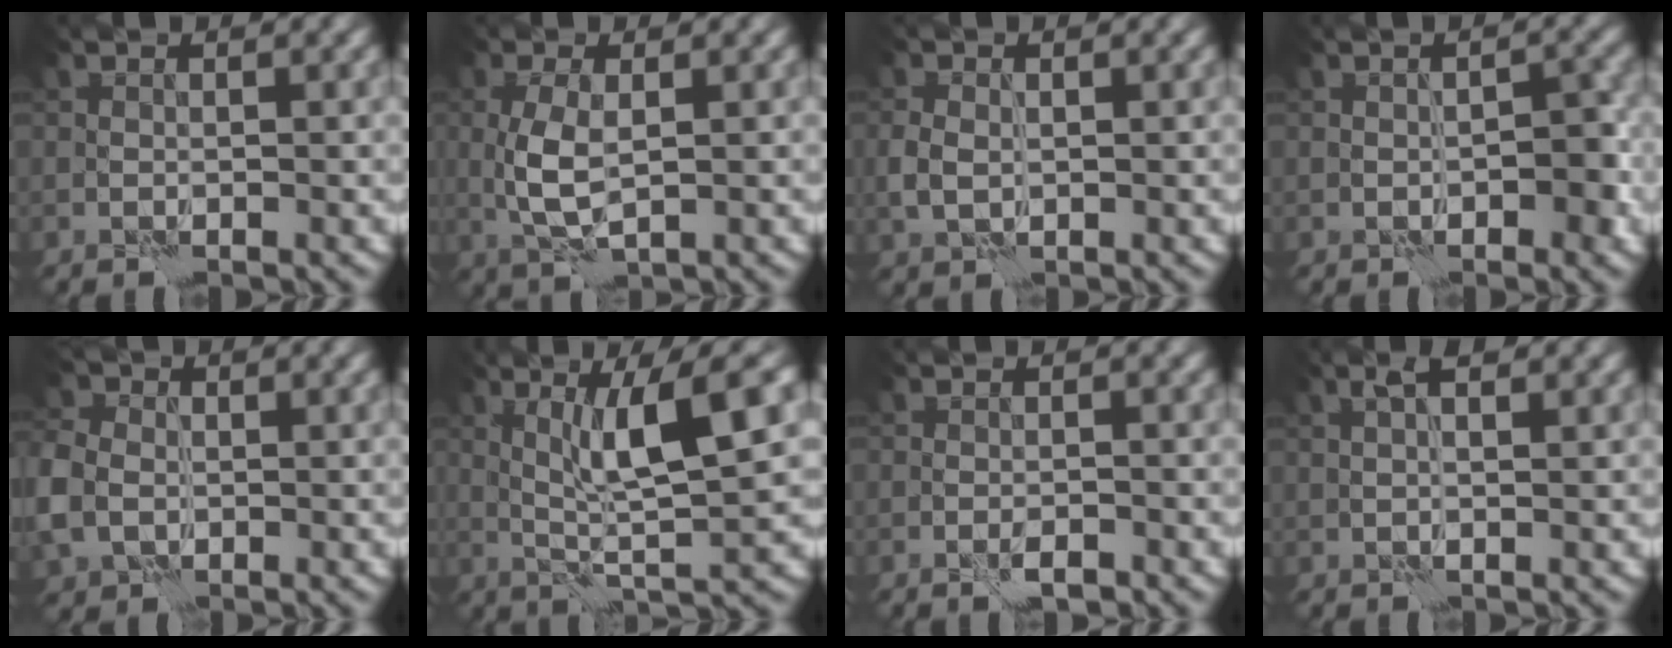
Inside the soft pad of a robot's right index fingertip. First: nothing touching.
{"total": 3.4, "force": [0.4, 1.4, 3.1], "torque": [-0.074, -0.003, 0.011]}
{"total": 1.9, "force": [0.3, 1.4, 1.2], "torque": [-0.033, 0.000, 0.005]}
{"total": 2.1, "force": [-0.6, 1.1, 1.7], "torque": [-0.015, 0.002, -0.004]}
{"total": 6.8, "force": [-0.6, 5.5, 3.9], "torque": [-0.098, -0.004, -0.028]}
{"total": 7.7, "force": [2.3, 0.6, 7.3], "torque": [-0.121, 0.003, 0.044]}
{"total": 1.2, "force": [-0.6, 0.3, 1.0], "torque": [-0.017, -0.003, -0.011]}
{"total": 2.1, "force": [1.4, 0.3, 1.6], "torque": [-0.029, 0.004, 0.023]}